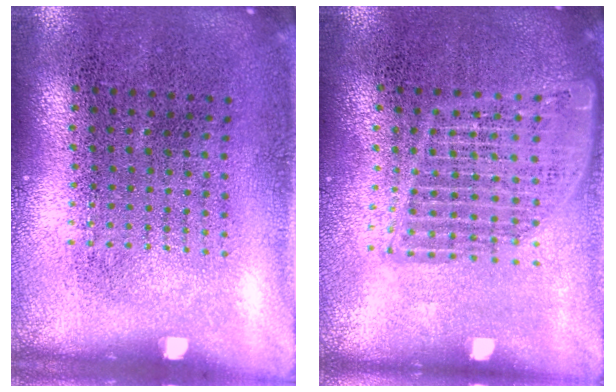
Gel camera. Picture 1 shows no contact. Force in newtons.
{"total": 1.5, "press": 1.4, "slide": 0.7}